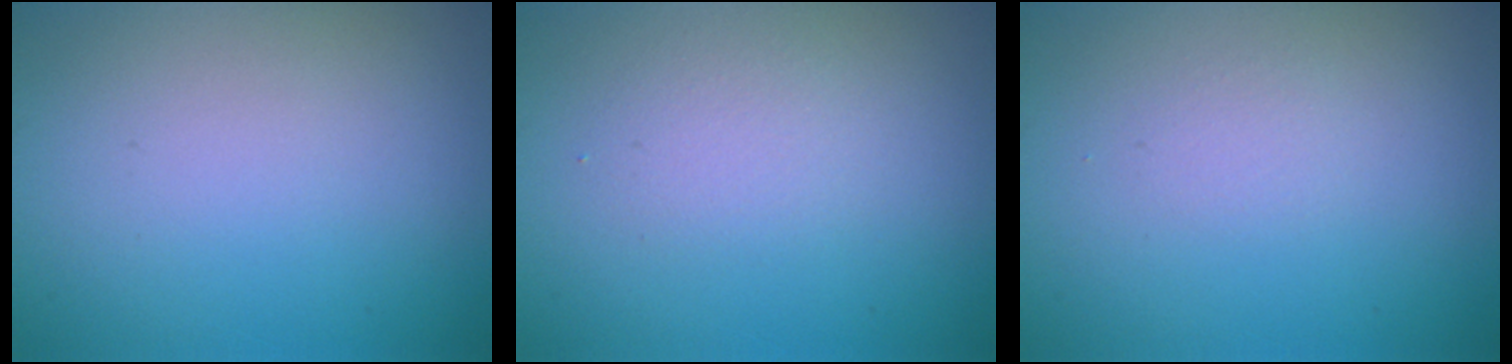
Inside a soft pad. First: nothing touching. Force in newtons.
{"total": 1.6, "press": 1.6, "slide": 0.2}
{"total": 0.0}